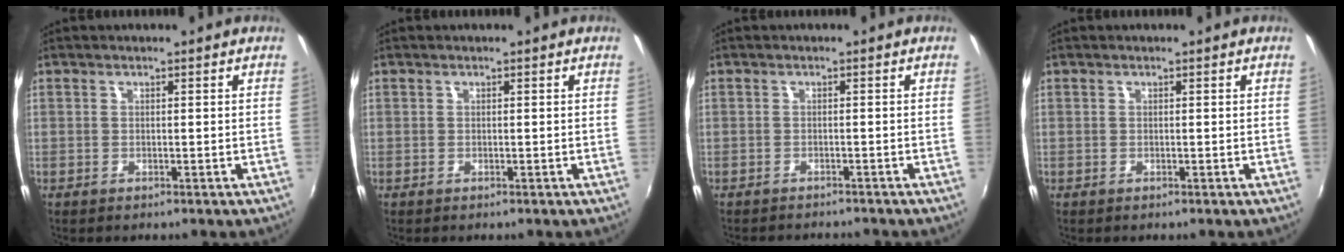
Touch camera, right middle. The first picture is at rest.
{"total": 0.0}
{"total": 3.9, "force": [-3.7, 0.5, 1.1], "torque": [-0.030, -0.010, -0.053]}
{"total": 0.0}